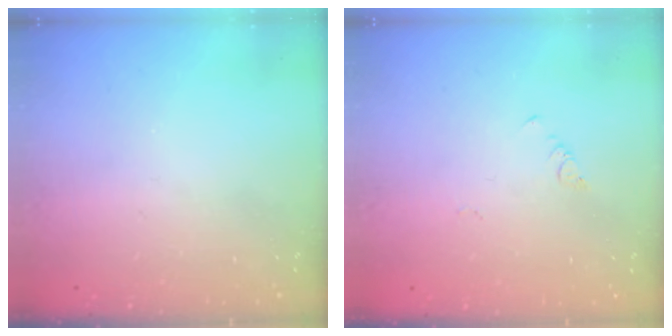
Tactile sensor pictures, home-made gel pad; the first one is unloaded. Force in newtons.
{"total": 1.9, "press": 1.9, "slide": 0.4}